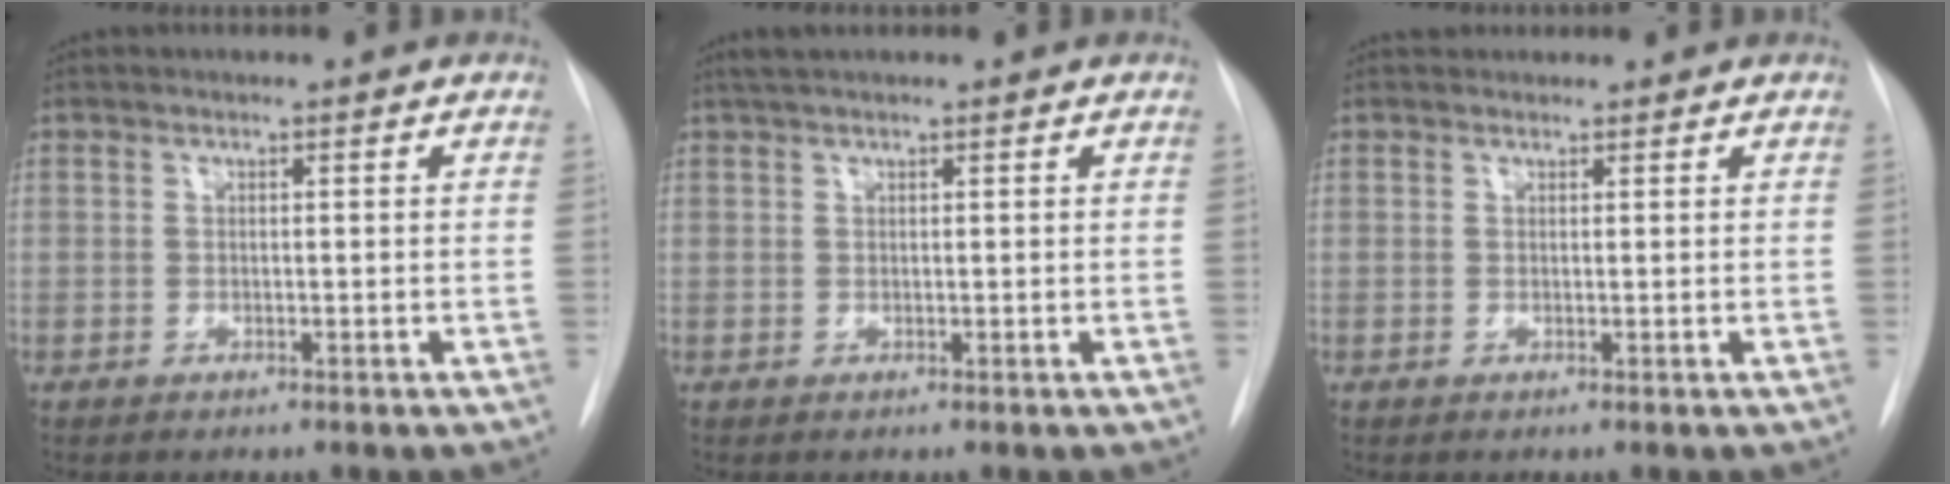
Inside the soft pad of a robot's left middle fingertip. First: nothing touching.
{"total": 2.2, "force": [1.8, 0.2, 1.3], "torque": [-0.023, 0.019, 0.033]}
{"total": 1.7, "force": [1.5, 0.6, 0.0], "torque": [0.003, 0.020, 0.023]}